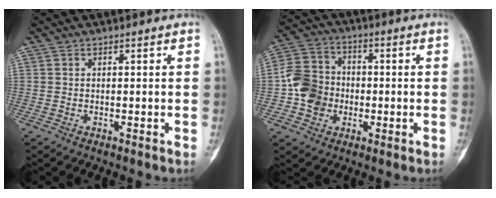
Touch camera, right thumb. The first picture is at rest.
{"total": 10.0, "force": [-1.7, 8.7, 4.6], "torque": [-0.063, 0.023, -0.039]}